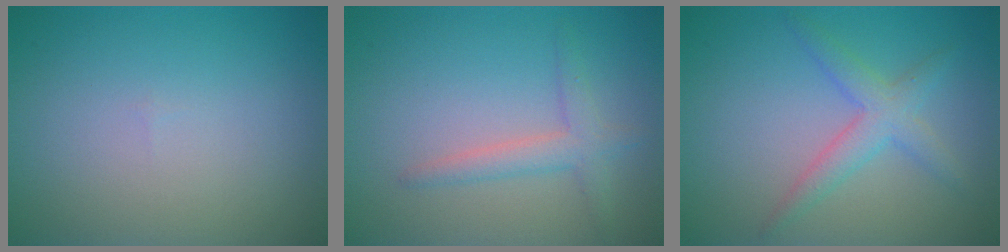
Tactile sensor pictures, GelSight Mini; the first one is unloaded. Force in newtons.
{"total": 2.3, "press": 2.3, "slide": 0.1}
{"total": 2.9, "press": 2.9, "slide": 0.1}